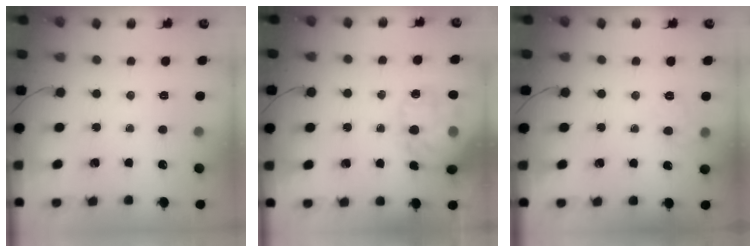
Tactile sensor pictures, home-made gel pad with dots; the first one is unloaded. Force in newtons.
{"total": 16.6, "press": 16.5, "slide": 2.1}
{"total": 7.4, "press": 7.3, "slide": 1.2}